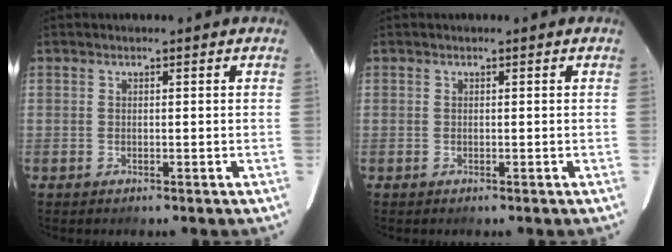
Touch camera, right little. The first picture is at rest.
{"total": 0.0}